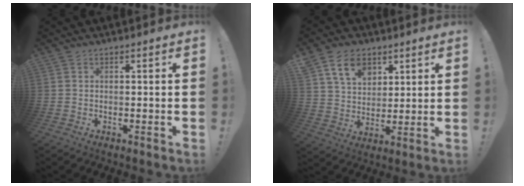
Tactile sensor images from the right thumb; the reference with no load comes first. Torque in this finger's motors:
{"motor_torque": [1.10, 1.28, 0.17, 0.03, 0.00]}